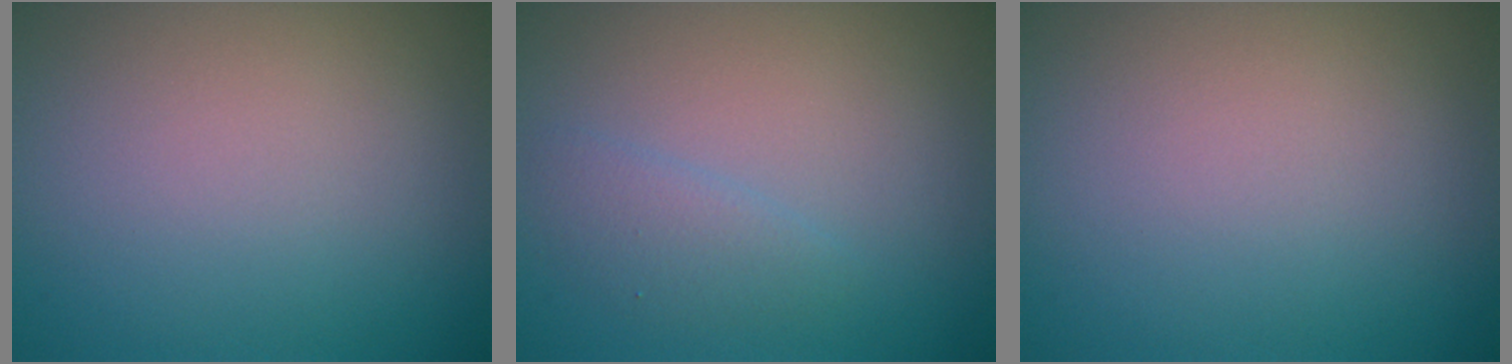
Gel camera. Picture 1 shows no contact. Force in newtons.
{"total": 1.5, "press": 1.5, "slide": 0.1}
{"total": 0.0}